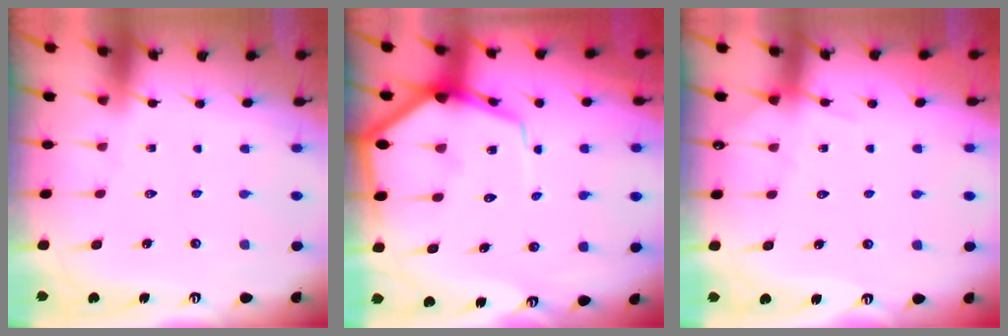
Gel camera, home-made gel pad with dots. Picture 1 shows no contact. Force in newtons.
{"total": 11.7, "press": 11.6, "slide": 1.0}
{"total": 4.3, "press": 4.3, "slide": 0.6}